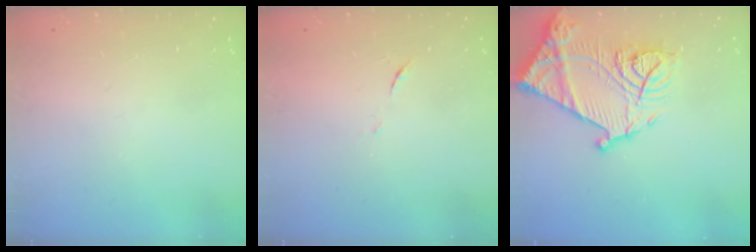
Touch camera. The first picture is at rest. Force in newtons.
{"total": 4.3, "press": 4.1, "slide": 1.2}
{"total": 20.6, "press": 20.5, "slide": 1.8}